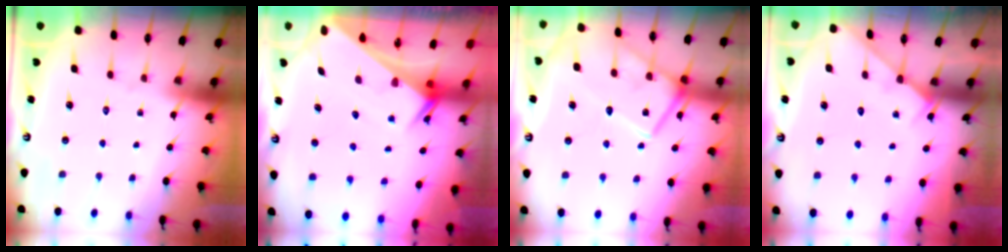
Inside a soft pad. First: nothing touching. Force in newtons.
{"total": 2.5, "press": 2.5, "slide": 0.1}
{"total": 15.5, "press": 15.5, "slide": 1.1}
{"total": 4.6, "press": 4.5, "slide": 0.5}